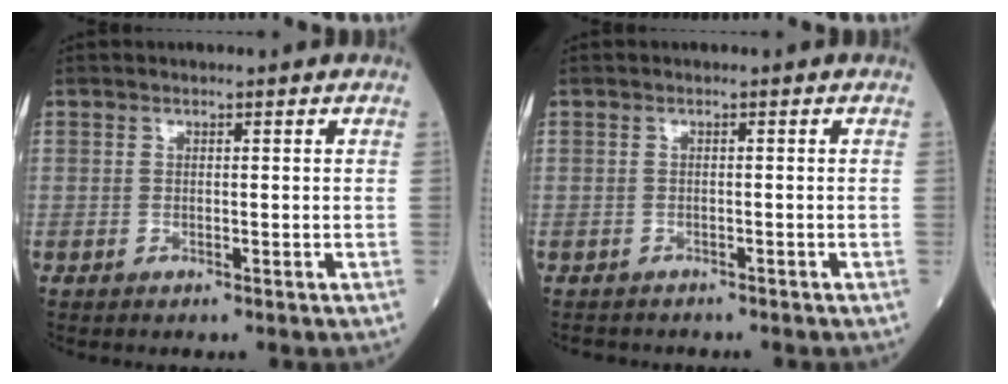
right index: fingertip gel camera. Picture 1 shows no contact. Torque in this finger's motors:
{"motor_torque": [-0.26, -0.15, -0.15, -0.04]}